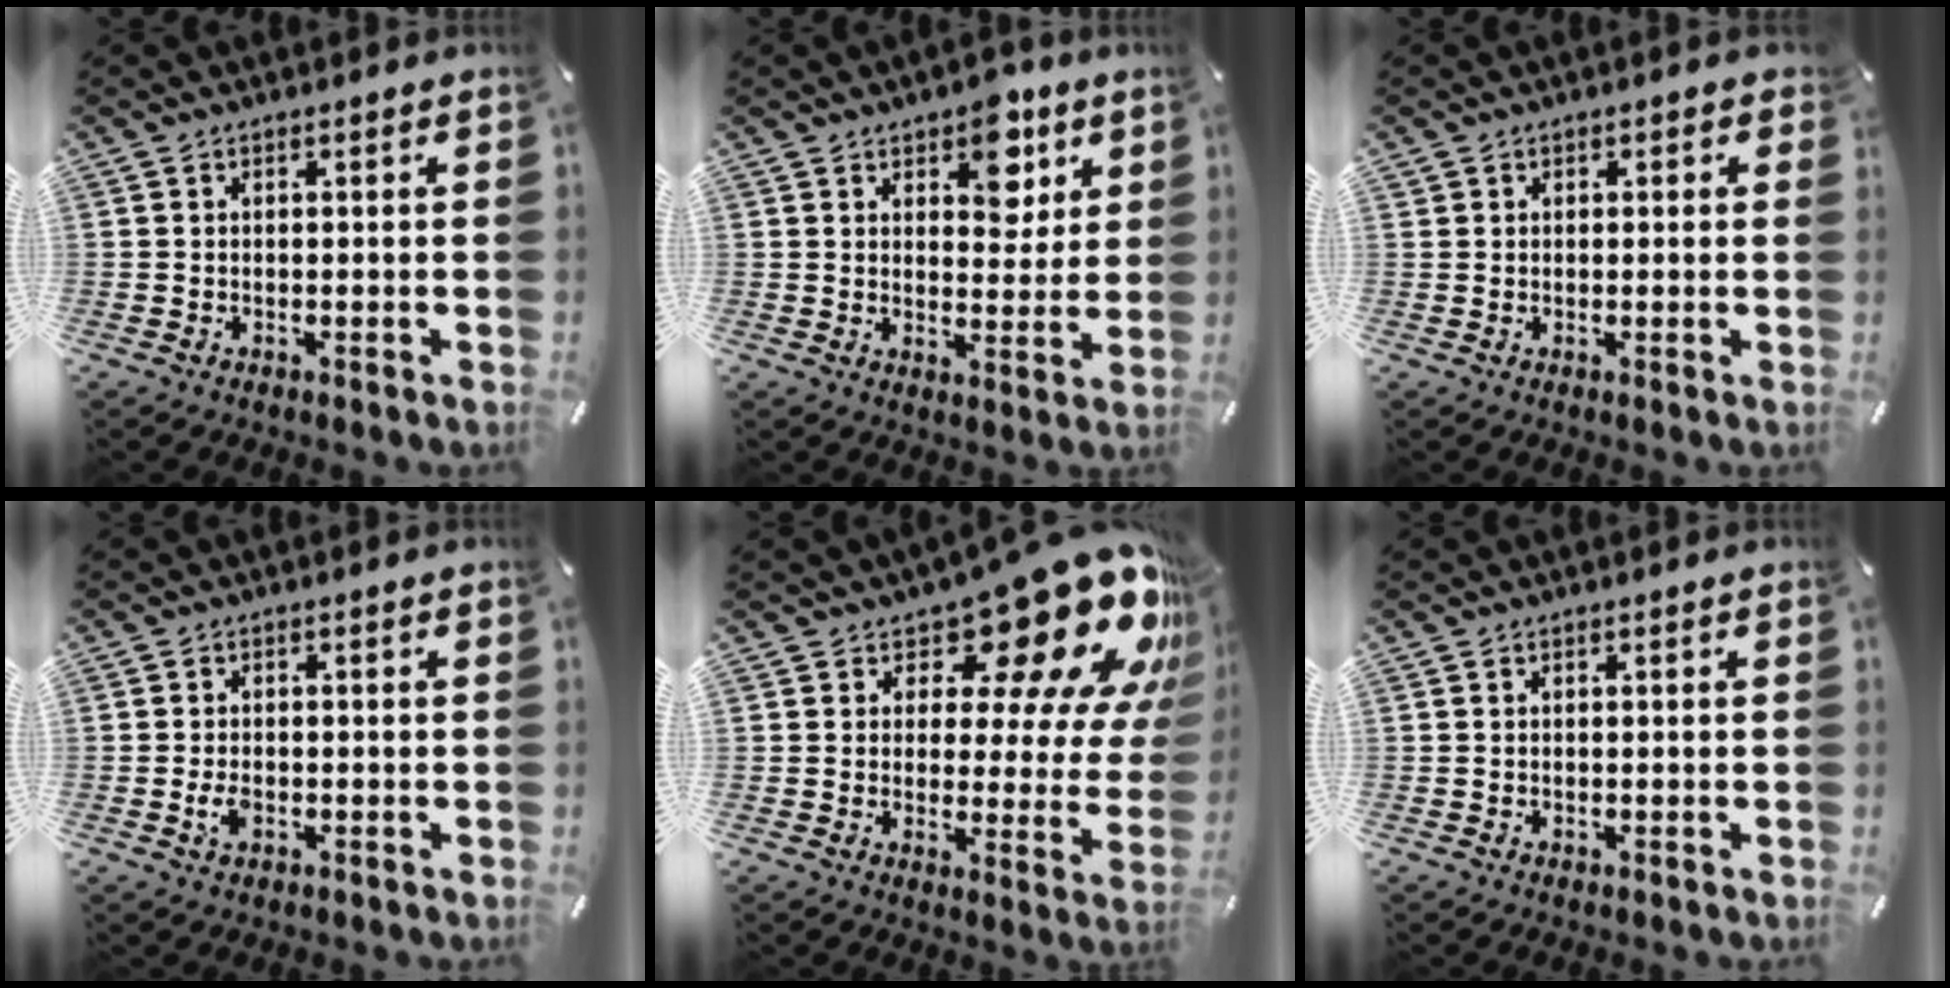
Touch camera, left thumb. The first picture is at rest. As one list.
[{"total": 8.3, "force": [5.1, 5.1, 4.0], "torque": [-0.033, -0.026, 0.082]}, {"total": 1.1, "force": [0.2, 1.1, 0.1], "torque": [0.006, 0.002, 0.001]}, {"total": 2.9, "force": [-0.9, 1.7, 2.2], "torque": [-0.059, -0.005, -0.019]}, {"total": 21.0, "force": [13.7, 8.5, 13.5], "torque": [-0.171, -0.104, 0.221]}, {"total": 0.0}]